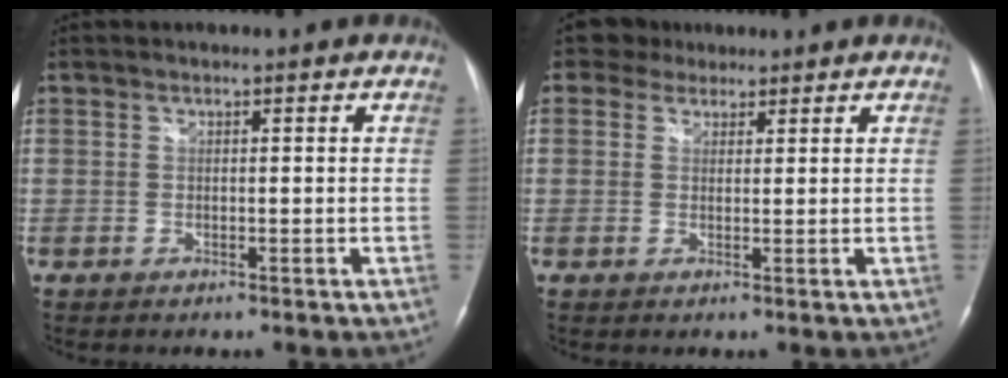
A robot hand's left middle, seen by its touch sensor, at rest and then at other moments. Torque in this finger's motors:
{"motor_torque": [0.02, 0.02, -0.17, -0.01]}